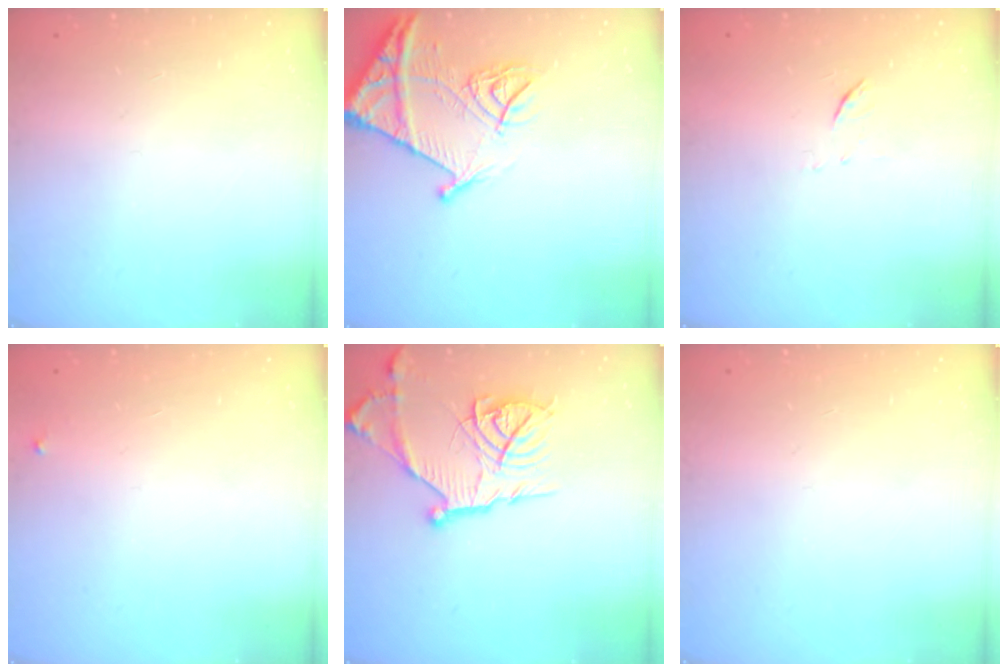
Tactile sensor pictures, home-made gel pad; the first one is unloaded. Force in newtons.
{"total": 13.6, "press": 13.6, "slide": 1.5}
{"total": 5.2, "press": 5.1, "slide": 0.7}
{"total": 2.1, "press": 2.1, "slide": 0.1}
{"total": 17.5, "press": 17.4, "slide": 1.6}
{"total": 0.0}